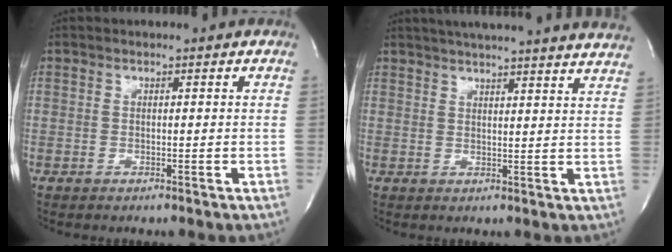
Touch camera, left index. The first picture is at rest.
{"total": 23.1, "force": [21.2, 0.4, 9.2], "torque": [-0.146, -0.013, 0.260]}